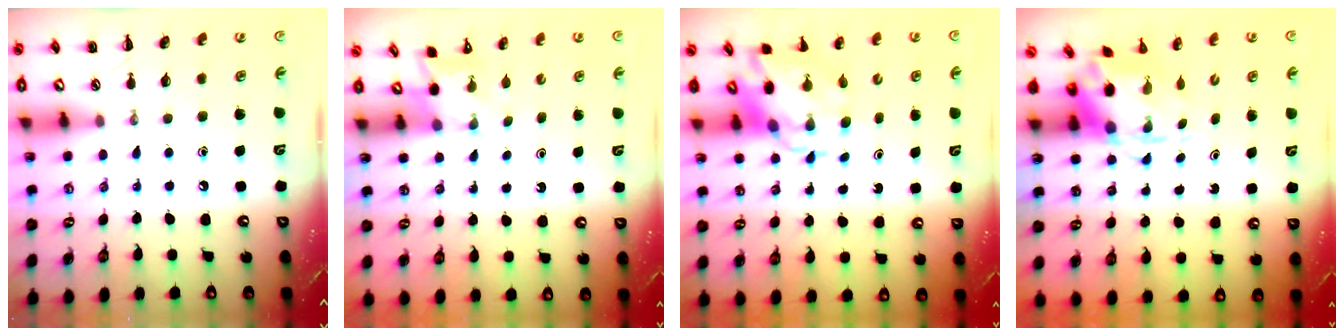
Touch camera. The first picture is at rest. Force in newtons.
{"total": 2.2, "press": 2.1, "slide": 0.7}
{"total": 8.4, "press": 8.0, "slide": 2.2}
{"total": 3.8, "press": 3.7, "slide": 0.9}